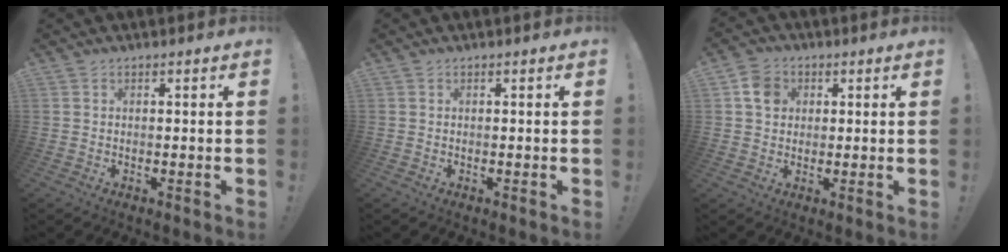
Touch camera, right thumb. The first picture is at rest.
{"total": 0.0}
{"total": 6.9, "force": [2.1, 5.8, 2.9], "torque": [-0.036, 0.001, 0.042]}